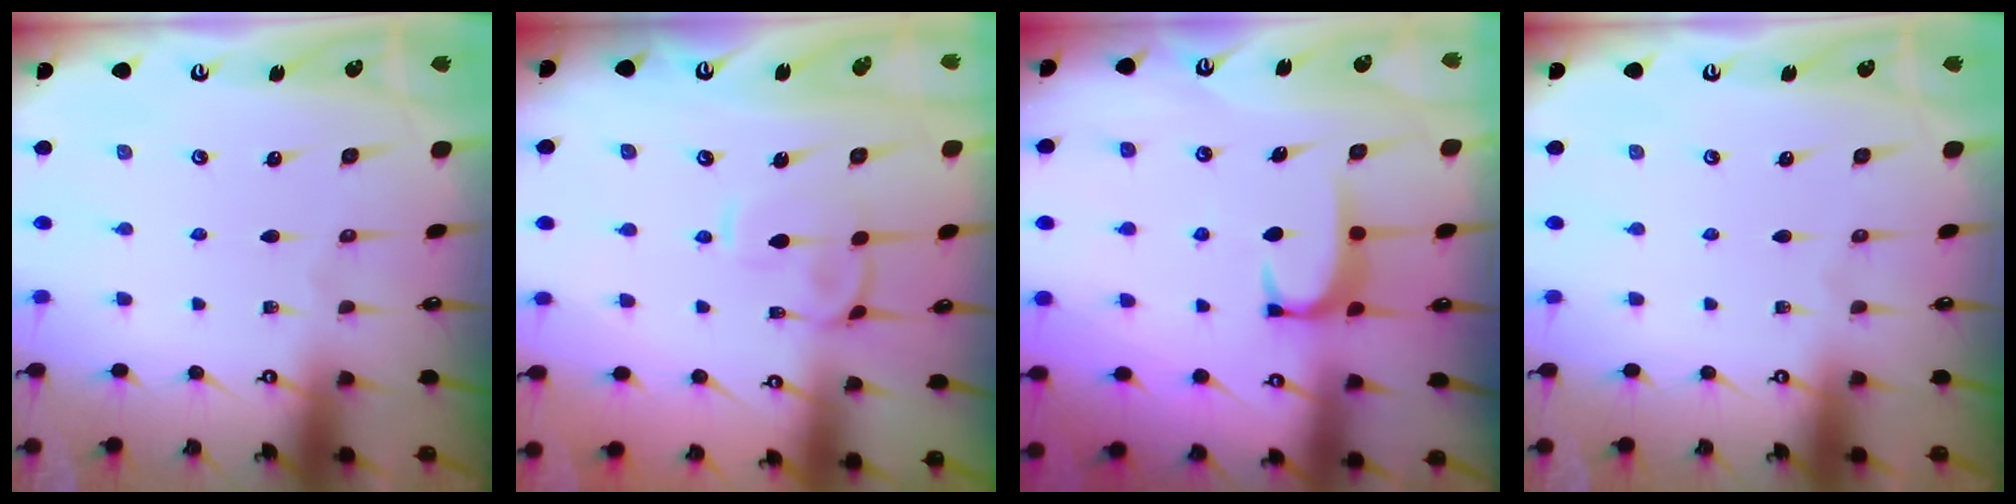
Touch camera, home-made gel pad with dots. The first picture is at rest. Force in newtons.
{"total": 1.7, "press": 1.5, "slide": 0.6}
{"total": 1.9, "press": 1.9, "slide": 0.5}
{"total": 0.0}